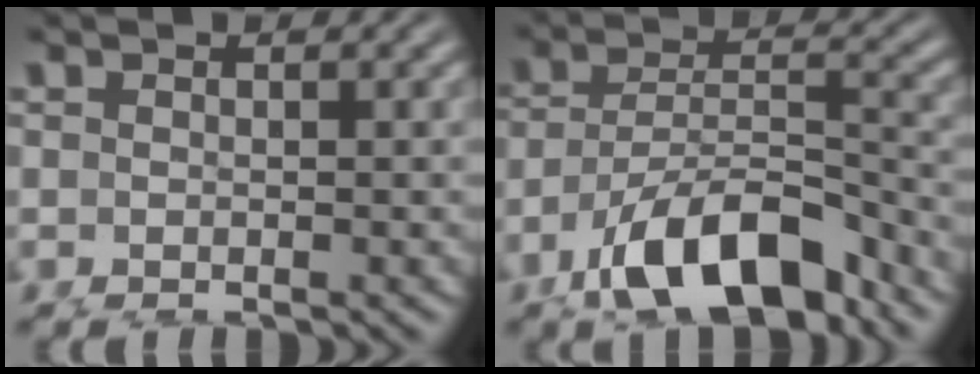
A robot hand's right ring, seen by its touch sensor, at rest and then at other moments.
{"total": 6.1, "force": [-3.1, 3.3, 4.1], "torque": [-0.068, -0.018, -0.040]}